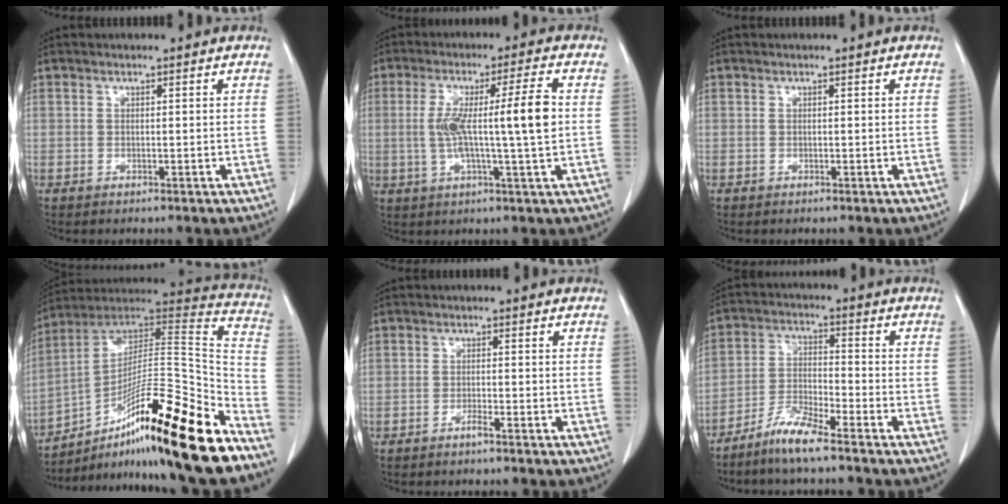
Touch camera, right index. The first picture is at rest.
{"total": 10.9, "force": [0.3, -0.4, 10.9], "torque": [-0.192, 0.013, 0.004]}
{"total": 0.0}
{"total": 28.0, "force": [-17.9, 2.0, 21.4], "torque": [-0.263, 0.021, -0.300]}
{"total": 1.2, "force": [-1.0, -0.1, 0.7], "torque": [-0.014, 0.001, -0.019]}
{"total": 6.1, "force": [-5.1, 0.3, 3.3], "torque": [-0.067, -0.014, -0.107]}